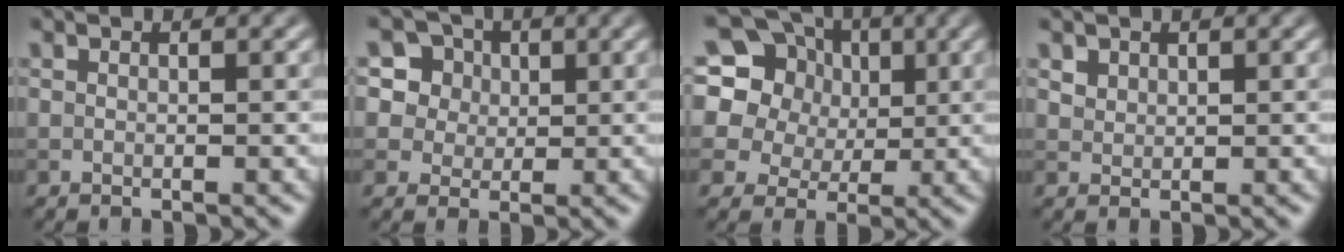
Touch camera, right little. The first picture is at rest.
{"total": 7.6, "force": [3.5, 6.3, 2.5], "torque": [-0.058, 0.020, 0.051]}
{"total": 19.4, "force": [7.8, 16.1, 7.6], "torque": [-0.205, 0.069, 0.108]}
{"total": 1.4, "force": [0.9, 1.0, 0.3], "torque": [-0.010, -0.009, 0.027]}